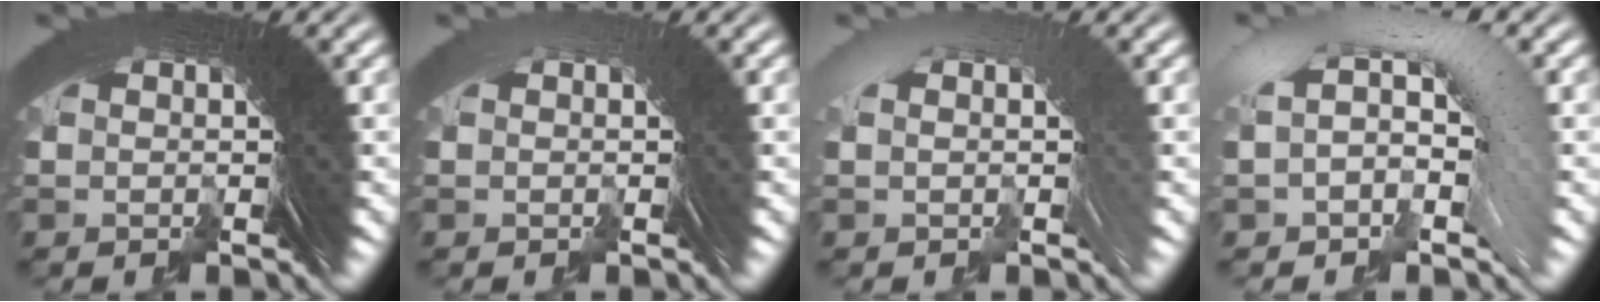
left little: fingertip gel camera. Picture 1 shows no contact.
{"total": 2.8, "force": [0.5, -0.6, -2.7], "torque": [0.042, 0.011, 0.004]}
{"total": 14.8, "force": [1.8, -7.8, -12.5], "torque": [0.213, 0.045, 0.016]}
{"total": 27.1, "force": [-0.1, -12.7, -23.9], "torque": [0.360, 0.066, -0.029]}